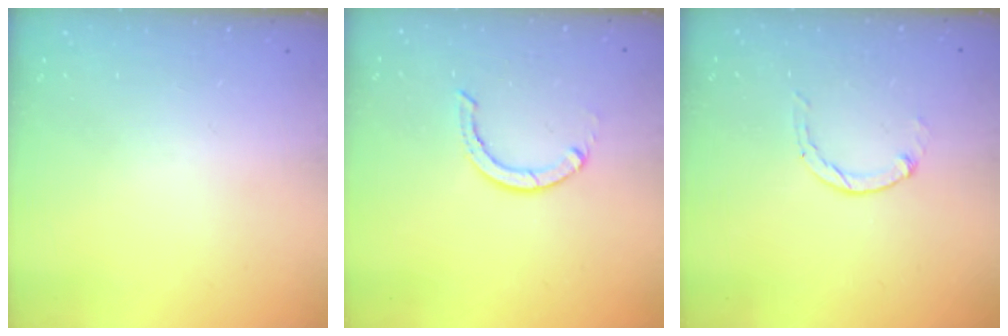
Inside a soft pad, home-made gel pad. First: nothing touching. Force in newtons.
{"total": 3.4, "press": 3.4, "slide": 0.3}
{"total": 0.8, "press": 0.7, "slide": 0.2}